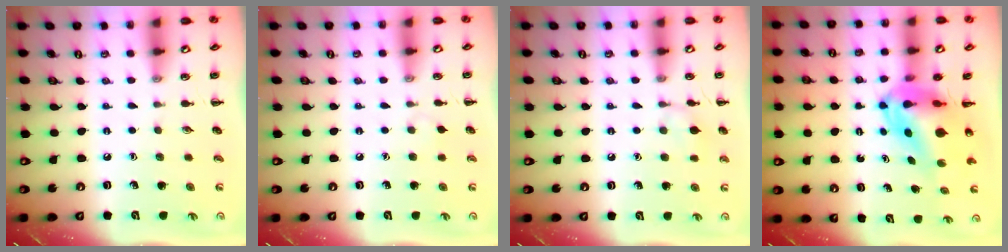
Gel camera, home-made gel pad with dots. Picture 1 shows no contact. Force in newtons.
{"total": 2.6, "press": 2.4, "slide": 1.1}
{"total": 6.9, "press": 6.5, "slide": 2.2}
{"total": 8.3, "press": 7.9, "slide": 2.5}